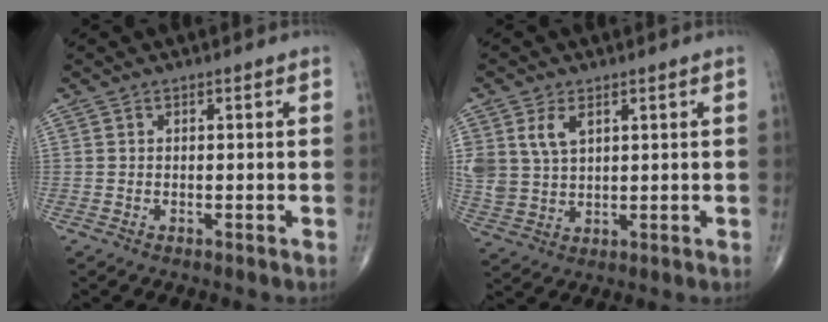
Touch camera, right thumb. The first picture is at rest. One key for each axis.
{"total": 7.1, "fx": 2.9, "fy": 4.5, "fz": 4.6, "tx": -0.090, "ty": -0.008, "tz": 0.069}